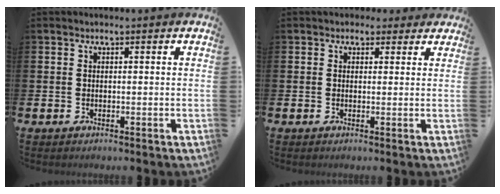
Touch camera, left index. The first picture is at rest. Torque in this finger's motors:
{"motor_torque": [1.05, -1.08, 0.09, 0.07]}